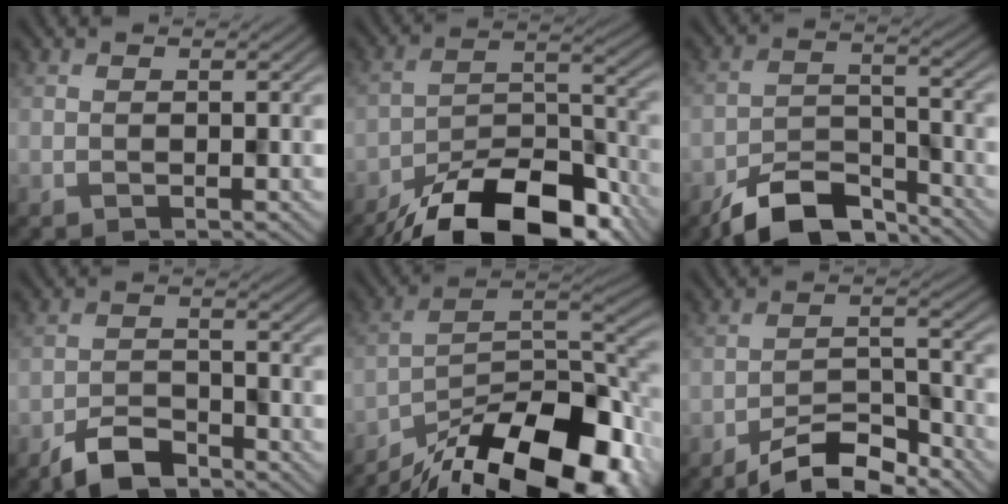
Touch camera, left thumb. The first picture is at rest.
{"total": 16.9, "force": [-12.9, 6.9, 8.6], "torque": [-0.154, -0.026, -0.196]}
{"total": 8.8, "force": [-6.9, 3.5, 4.1], "torque": [-0.070, -0.006, -0.137]}
{"total": 5.1, "force": [-4.0, 2.0, 2.4], "torque": [-0.041, -0.001, -0.083]}
{"total": 18.7, "force": [-13.5, 6.8, 10.9], "torque": [-0.196, -0.033, -0.210]}
{"total": 7.6, "force": [-6.3, 2.0, 3.9], "torque": [-0.067, 0.005, -0.118]}